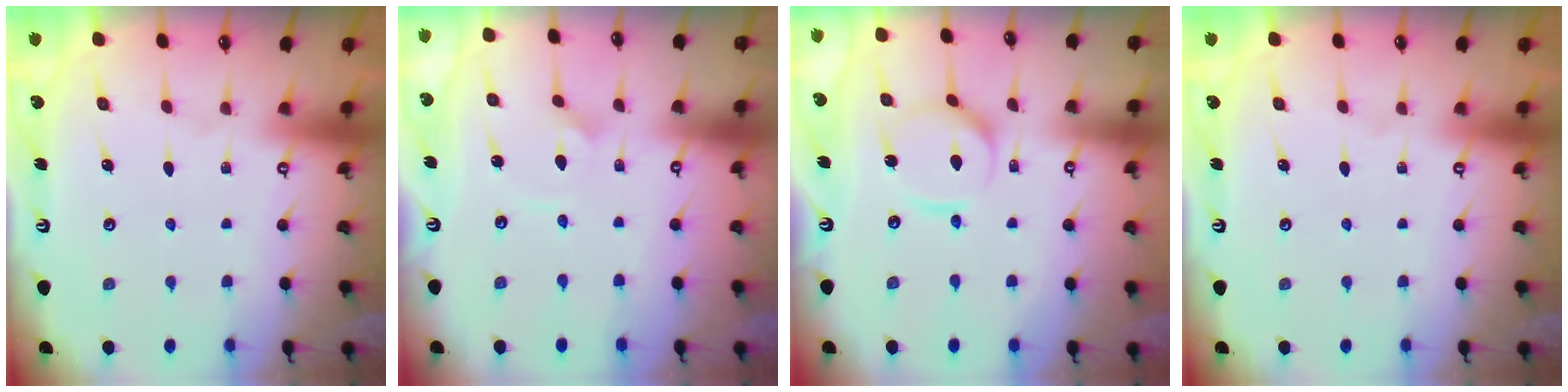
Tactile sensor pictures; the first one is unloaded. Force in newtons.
{"total": 2.1, "press": 2.1, "slide": 0.1}
{"total": 8.4, "press": 8.4, "slide": 0.9}
{"total": 0.0}